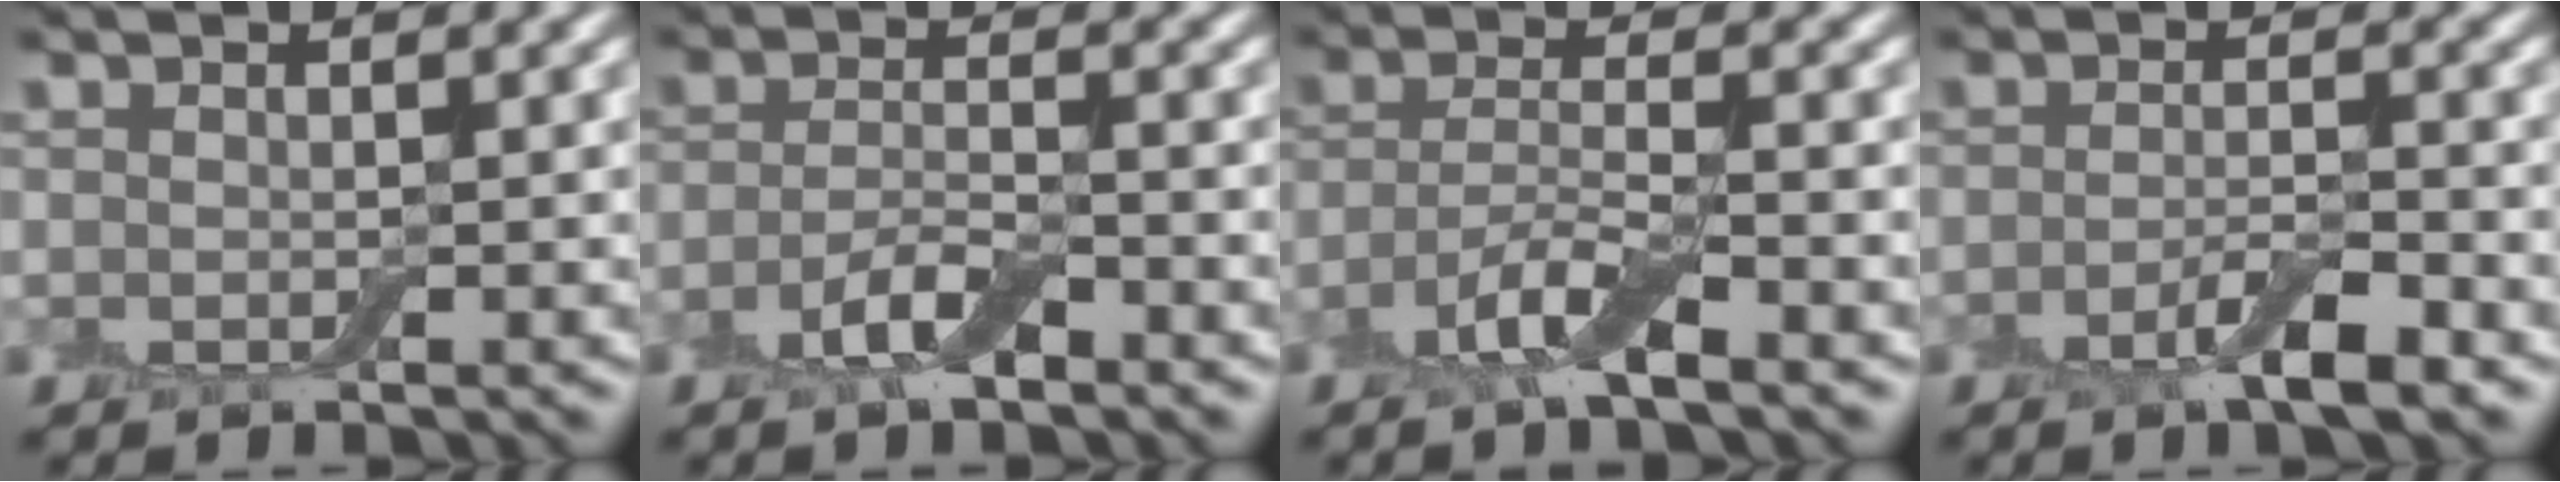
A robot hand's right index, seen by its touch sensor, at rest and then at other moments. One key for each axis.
{"total": 3.1, "fx": -1.8, "fy": 1.0, "fz": 2.3, "tx": -0.051, "ty": 0.003, "tz": -0.042}
{"total": 3.8, "fx": -2.3, "fy": 0.7, "fz": 2.9, "tx": -0.060, "ty": 0.000, "tz": -0.055}
{"total": 3.2, "fx": -1.7, "fy": 0.7, "fz": 2.6, "tx": -0.046, "ty": 0.002, "tz": -0.037}